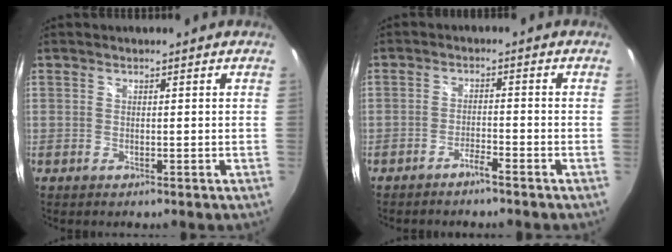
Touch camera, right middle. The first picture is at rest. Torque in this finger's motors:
{"motor_torque": [-0.38, 0.03, 0.01, 0.00]}